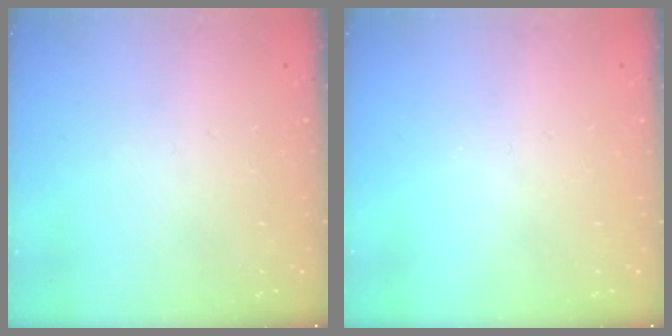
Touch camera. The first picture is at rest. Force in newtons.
{"total": 0.0}